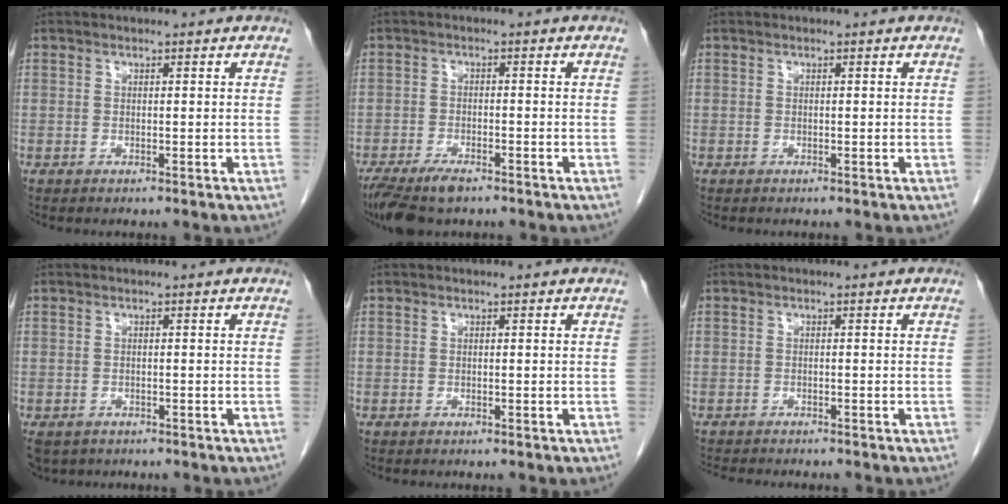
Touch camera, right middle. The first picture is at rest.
{"total": 7.2, "force": [-5.4, 2.3, 4.1], "torque": [-0.074, -0.013, -0.093]}
{"total": 0.0}
{"total": 4.7, "force": [-3.3, 2.9, 1.4], "torque": [-0.024, -0.003, -0.049]}
{"total": 0.0}
{"total": 6.3, "force": [-5.7, 1.1, 2.5], "torque": [-0.035, -0.008, -0.082]}